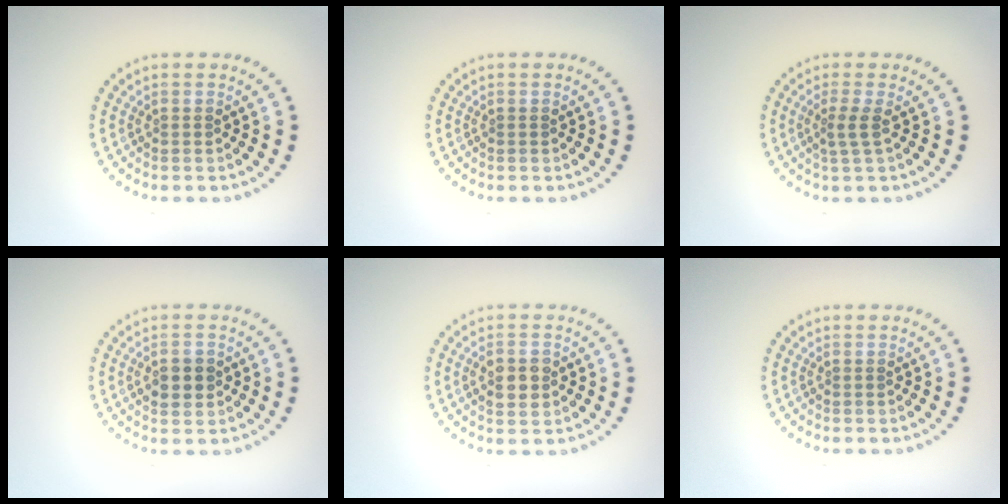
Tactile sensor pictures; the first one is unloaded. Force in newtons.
{"total": 0.0}
{"total": 1.7, "press": 1.1, "slide": 1.3}
{"total": 2.3, "press": 2.3, "slide": 0.2}
{"total": 2.9, "press": 2.9, "slide": 0.2}
{"total": 0.0}